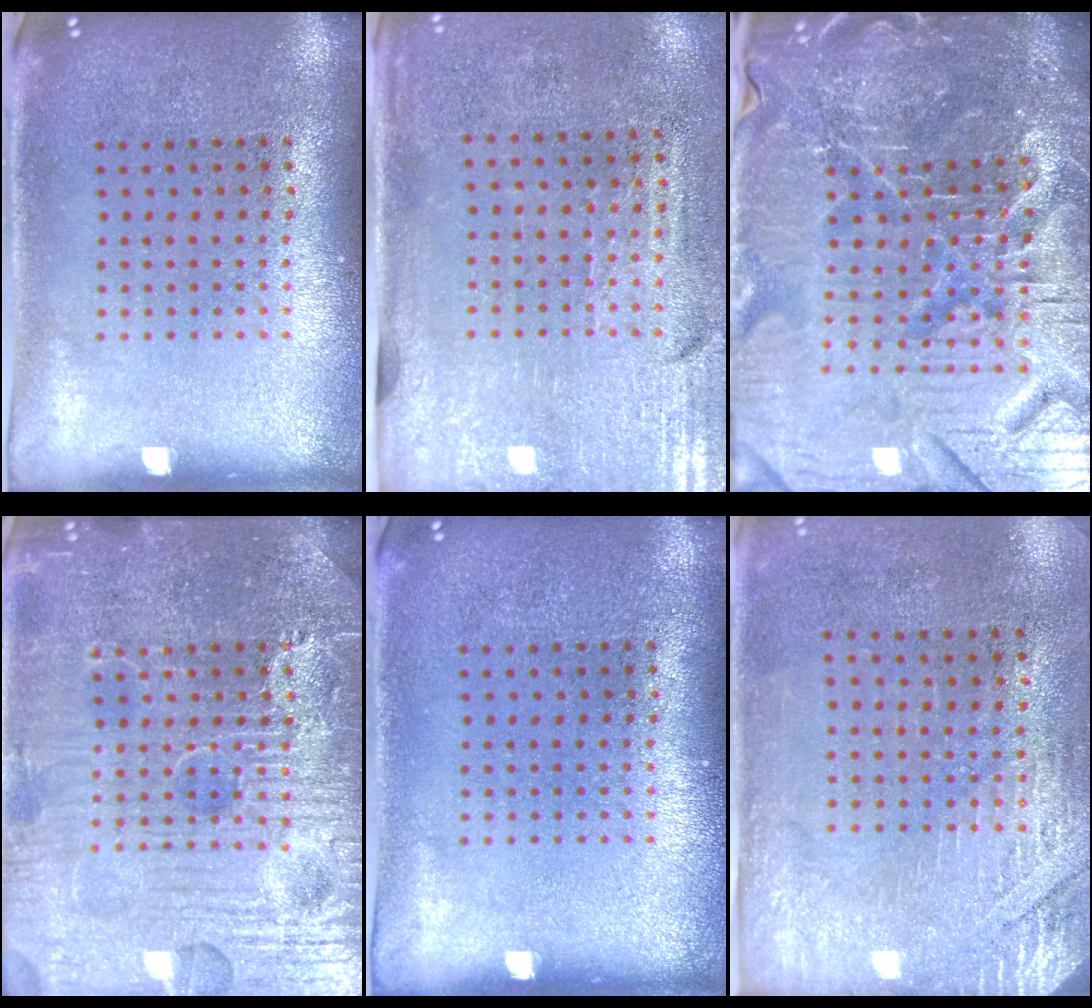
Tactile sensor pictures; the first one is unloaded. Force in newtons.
{"total": 3.2, "press": 2.7, "slide": 1.6}
{"total": 6.8, "press": 6.1, "slide": 3.0}
{"total": 7.6, "press": 7.6, "slide": 0.9}
{"total": 0.0}
{"total": 2.9, "press": 2.5, "slide": 1.5}